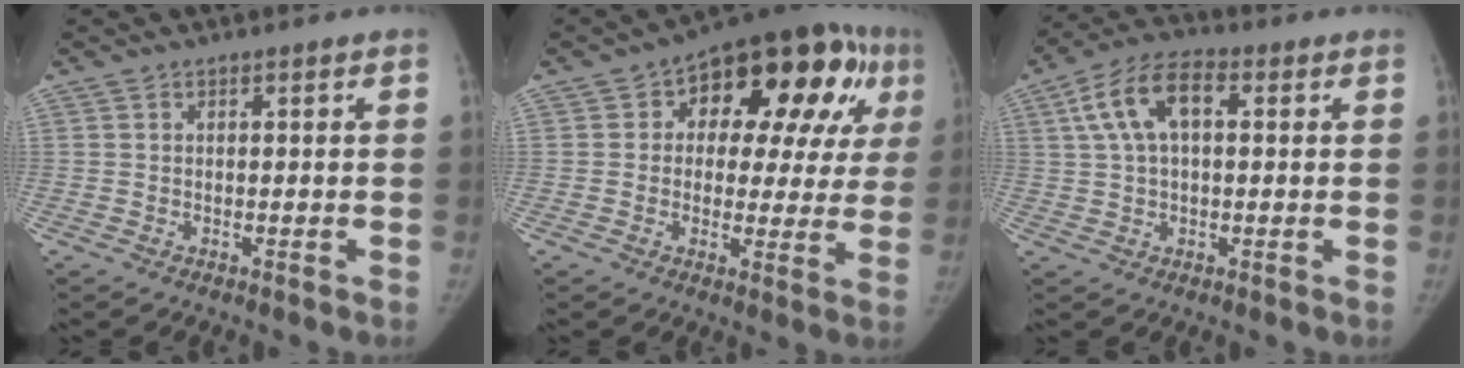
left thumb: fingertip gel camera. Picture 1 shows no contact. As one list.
[{"total": 20.4, "force": [6.3, 11.5, 15.6], "torque": [-0.147, 0.028, 0.074]}, {"total": 10.4, "force": [2.7, 5.6, 8.3], "torque": [-0.155, 0.026, 0.042]}]